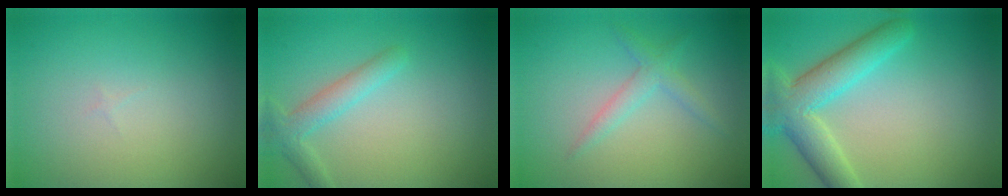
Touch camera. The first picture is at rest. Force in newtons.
{"total": 2.5, "press": 2.5, "slide": 0.2}
{"total": 1.9, "press": 1.9, "slide": 0.0}
{"total": 5.6, "press": 5.6, "slide": 0.2}